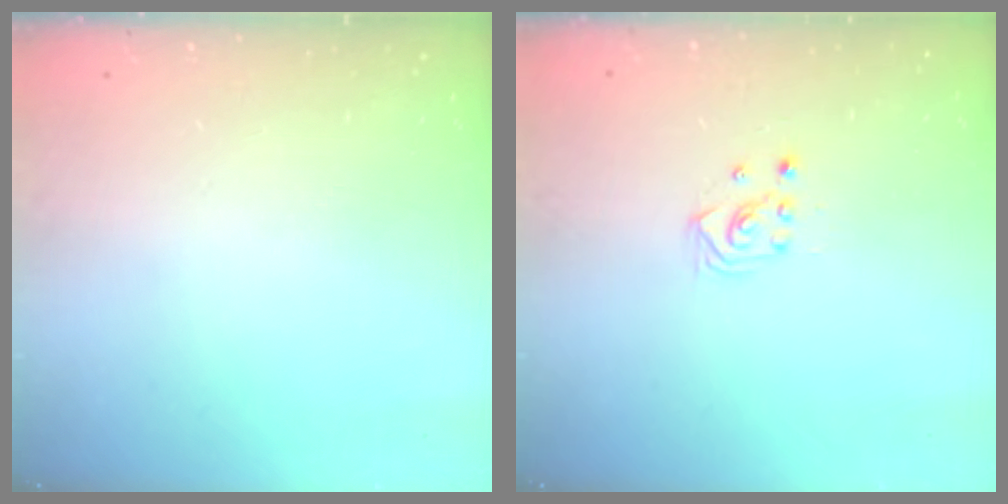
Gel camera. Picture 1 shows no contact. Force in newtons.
{"total": 2.2, "press": 2.2, "slide": 0.2}